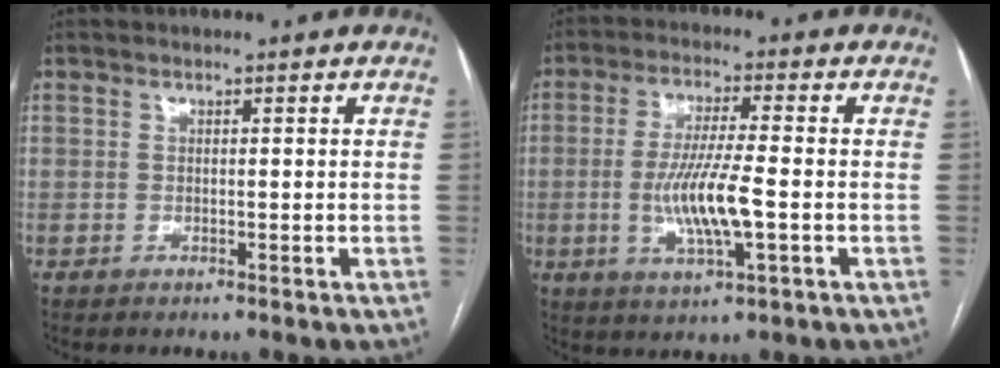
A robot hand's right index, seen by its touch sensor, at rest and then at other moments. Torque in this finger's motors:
{"motor_torque": [0.86, -0.06, 0.49, 0.14]}